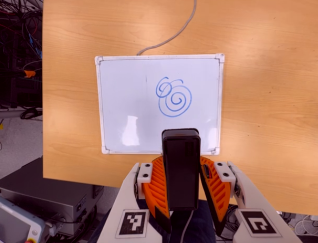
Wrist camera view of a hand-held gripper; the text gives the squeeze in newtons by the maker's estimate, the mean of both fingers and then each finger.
{"total": 6.3, "left": 6.3, "right": 6.3}